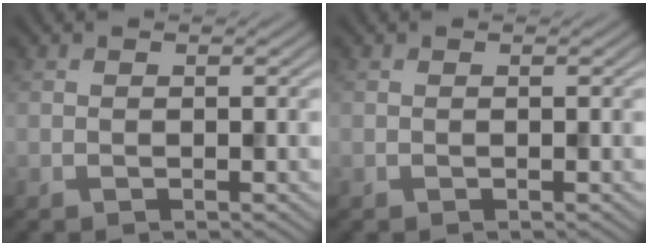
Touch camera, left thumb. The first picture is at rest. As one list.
[{"total": 0.0}]